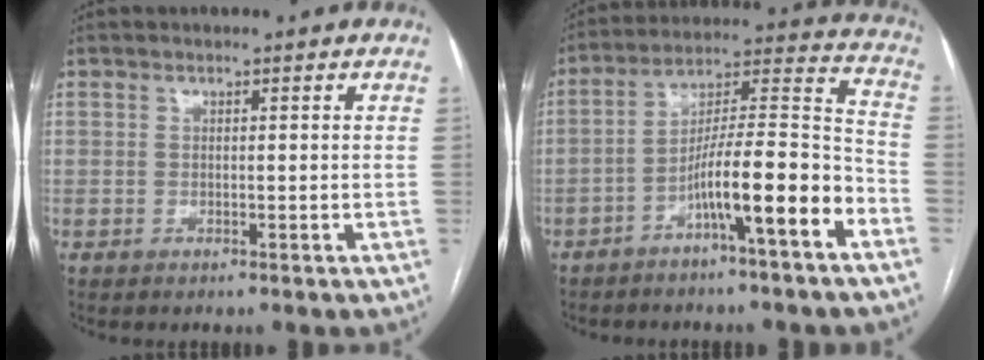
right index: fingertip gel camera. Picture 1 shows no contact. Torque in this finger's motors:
{"motor_torque": [2.14, 0.00, 0.99, 0.21]}